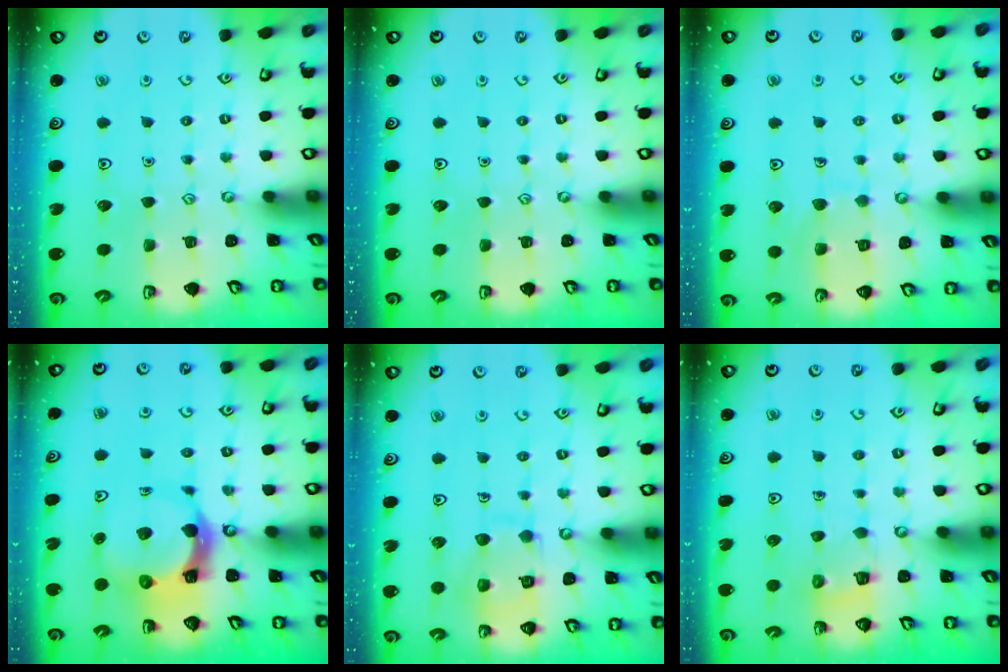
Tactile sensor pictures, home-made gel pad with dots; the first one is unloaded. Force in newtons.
{"total": 0.0}
{"total": 6.7, "press": 6.7, "slide": 0.4}
{"total": 7.4, "press": 7.3, "slide": 1.1}
{"total": 11.9, "press": 11.9, "slide": 1.1}
{"total": 2.5, "press": 2.5, "slide": 0.1}